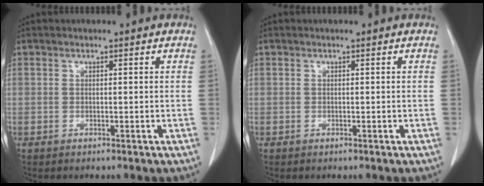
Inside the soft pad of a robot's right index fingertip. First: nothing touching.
{"total": 0.0}